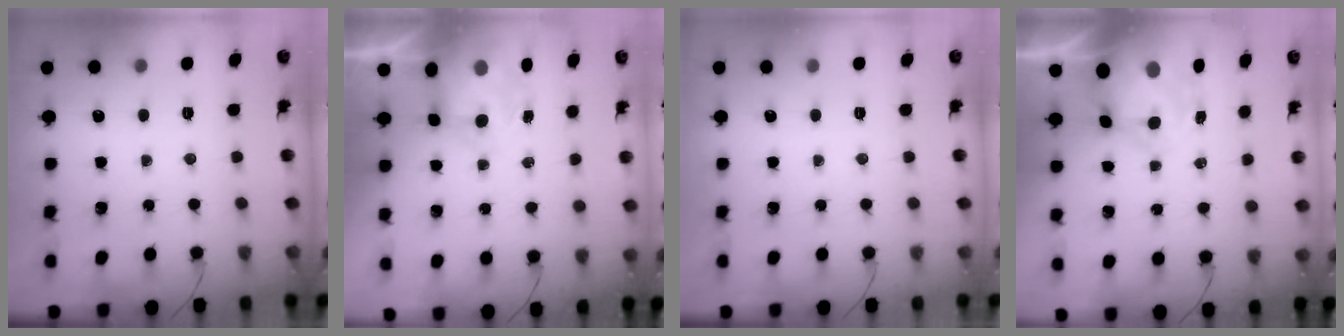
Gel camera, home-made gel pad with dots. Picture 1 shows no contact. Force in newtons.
{"total": 7.1, "press": 6.9, "slide": 1.3}
{"total": 0.0}
{"total": 8.8, "press": 8.5, "slide": 2.0}